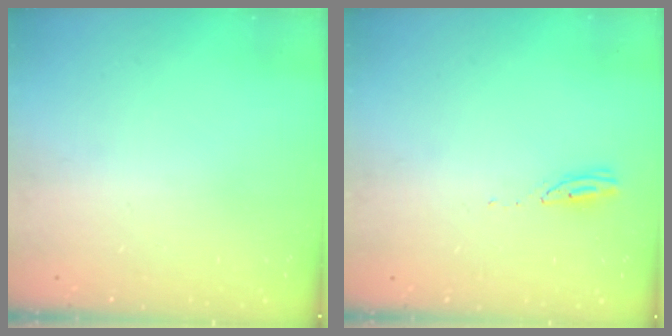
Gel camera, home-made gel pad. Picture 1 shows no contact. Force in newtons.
{"total": 2.8, "press": 2.8, "slide": 0.4}